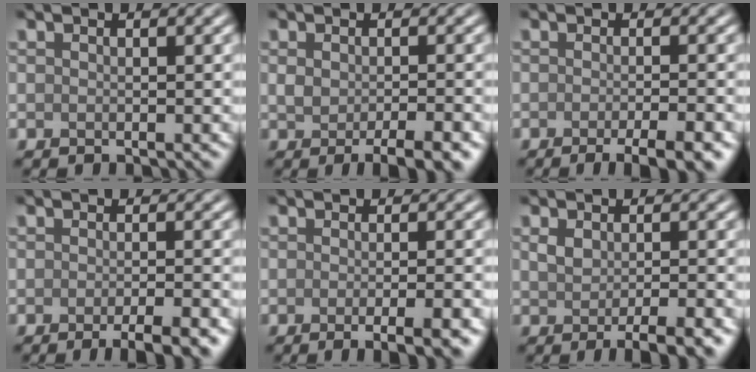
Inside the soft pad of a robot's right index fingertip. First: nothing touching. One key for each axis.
{"total": 3.9, "fx": -1.6, "fy": 1.3, "fz": 3.3, "tx": -0.055, "ty": -0.008, "tz": -0.020}
{"total": 4.7, "fx": -2.6, "fy": 1.1, "fz": 3.8, "tx": -0.040, "ty": -0.002, "tz": -0.034}
{"total": 4.1, "fx": -2.3, "fy": 0.8, "fz": 3.3, "tx": -0.040, "ty": -0.002, "tz": -0.033}
{"total": 4.6, "fx": -1.7, "fy": 1.4, "fz": 4.1, "tx": -0.038, "ty": -0.003, "tz": -0.018}
{"total": 3.5, "fx": -1.2, "fy": 1.1, "fz": 3.1, "tx": -0.052, "ty": -0.009, "tz": -0.014}